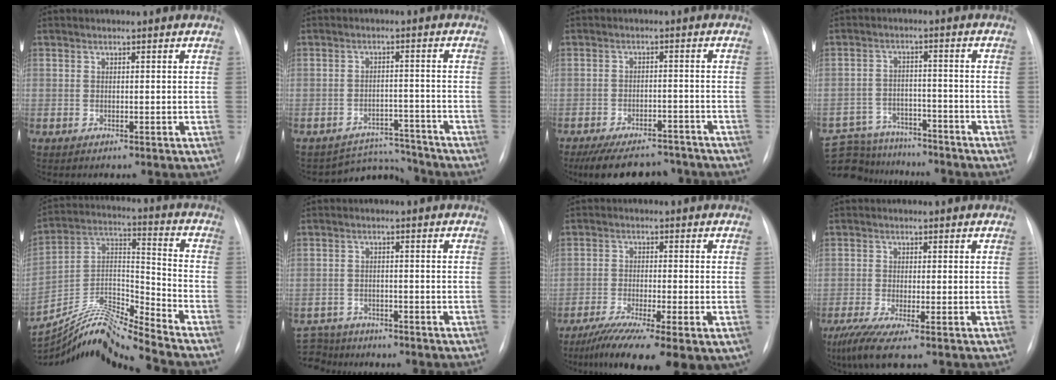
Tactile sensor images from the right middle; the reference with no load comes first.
{"total": 6.0, "force": [-5.7, 0.8, -1.7], "torque": [0.029, 0.020, -0.085]}
{"total": 12.9, "force": [-11.2, 4.5, 4.6], "torque": [-0.077, 0.006, -0.153]}
{"total": 14.2, "force": [-12.9, 5.2, 2.8], "torque": [-0.062, 0.016, -0.187]}
{"total": 16.9, "force": [-16.0, -1.6, 5.0], "torque": [-0.110, 0.039, -0.293]}
{"total": 6.2, "force": [-5.7, 2.4, -0.2], "torque": [0.003, 0.002, -0.098]}
{"total": 14.2, "force": [-8.7, 3.4, 10.7], "torque": [-0.166, -0.027, -0.136]}
{"total": 5.6, "force": [-3.7, 0.3, 4.2], "torque": [-0.080, -0.019, -0.070]}